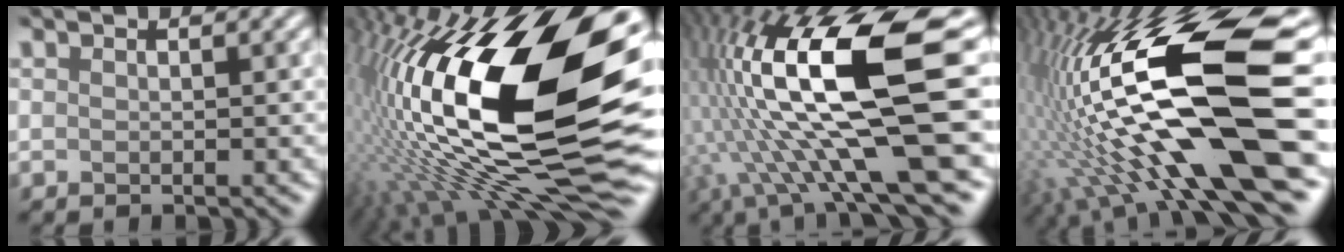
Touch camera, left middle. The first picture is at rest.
{"total": 21.3, "force": [0.4, 8.5, 19.5], "torque": [-0.369, 0.001, 0.000]}
{"total": 14.4, "force": [0.2, 4.1, 13.8], "torque": [-0.262, 0.007, 0.009]}
{"total": 17.5, "force": [-1.0, 5.0, 16.7], "torque": [-0.316, 0.015, -0.010]}